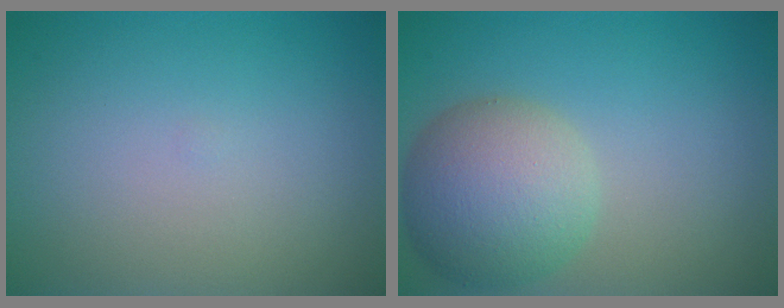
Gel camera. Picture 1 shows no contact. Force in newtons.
{"total": 7.0, "press": 7.0, "slide": 0.2}